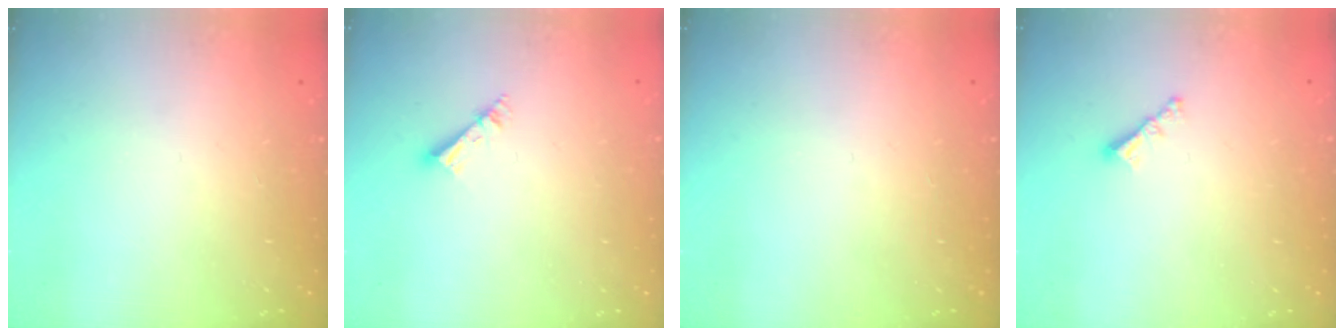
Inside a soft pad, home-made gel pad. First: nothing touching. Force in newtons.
{"total": 4.2, "press": 4.2, "slide": 0.2}
{"total": 0.0}
{"total": 3.6, "press": 3.6, "slide": 0.4}